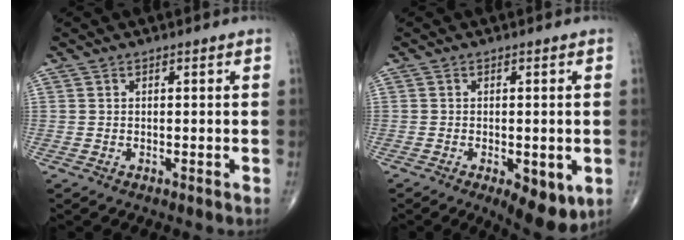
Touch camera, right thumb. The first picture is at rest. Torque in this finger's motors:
{"motor_torque": [-0.14, 0.53, -0.28, -0.15, 0.00]}